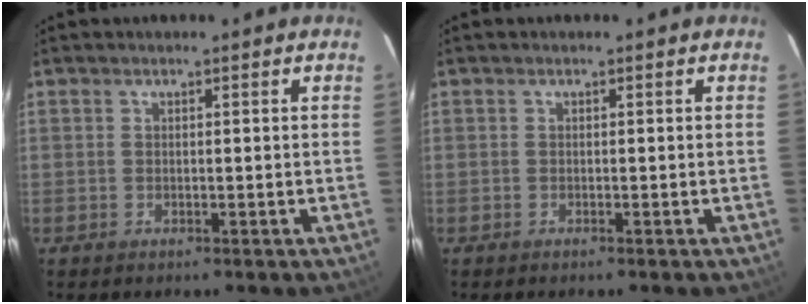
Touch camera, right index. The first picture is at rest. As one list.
[{"total": 0.0}]